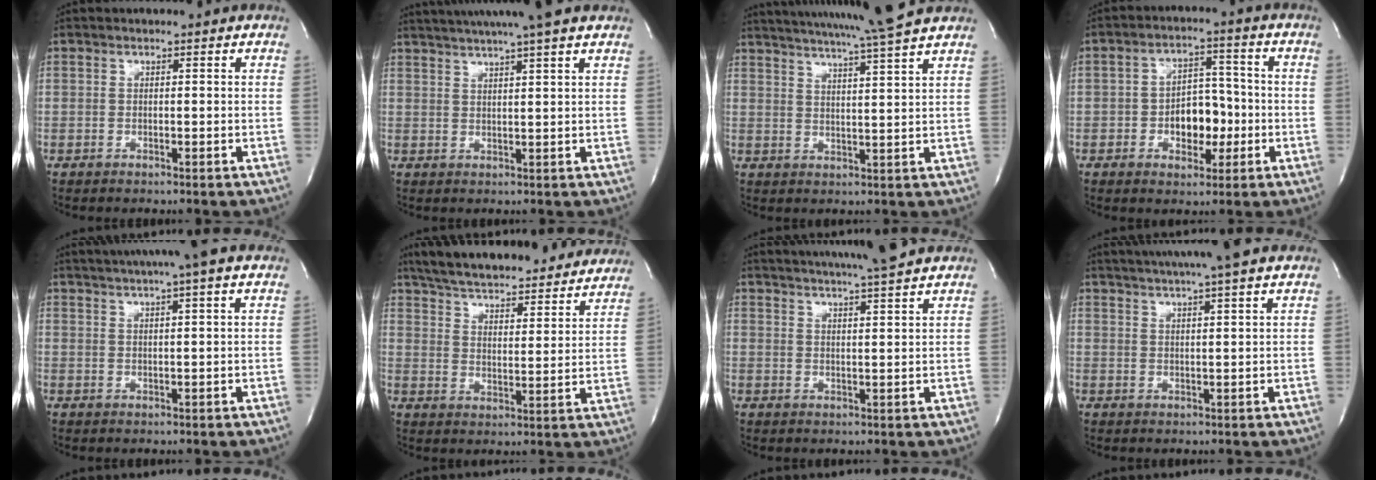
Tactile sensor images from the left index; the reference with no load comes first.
{"total": 12.7, "force": [10.8, -0.6, 6.7], "torque": [-0.118, 0.024, 0.143]}
{"total": 15.1, "force": [13.4, -1.7, 6.8], "torque": [-0.121, -0.018, 0.181]}
{"total": 7.1, "force": [-1.9, 4.3, 5.4], "torque": [-0.082, 0.015, -0.028]}
{"total": 10.8, "force": [8.9, -0.8, 6.1], "torque": [-0.105, 0.025, 0.113]}
{"total": 29.2, "force": [26.6, 5.9, 10.6], "torque": [-0.178, -0.024, 0.345]}
{"total": 13.5, "force": [12.1, -0.3, 5.9], "torque": [-0.102, 0.007, 0.163]}
{"total": 14.0, "force": [12.0, -0.4, 7.1], "torque": [-0.123, 0.022, 0.162]}